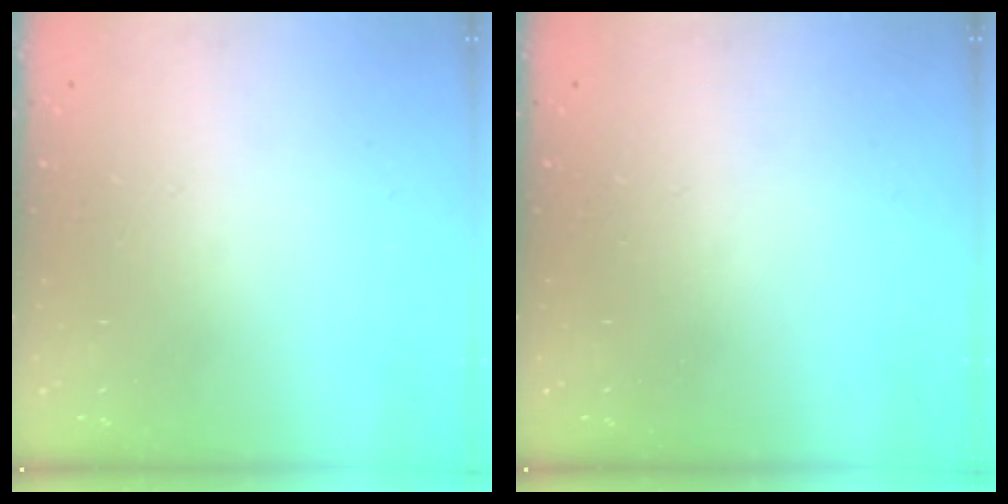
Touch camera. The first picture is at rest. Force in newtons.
{"total": 0.0}